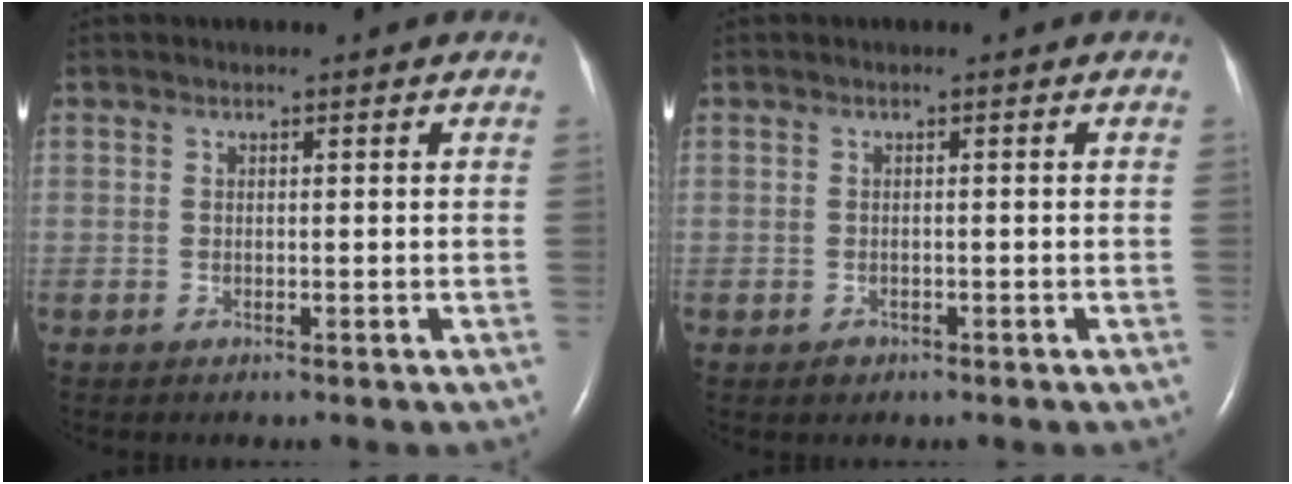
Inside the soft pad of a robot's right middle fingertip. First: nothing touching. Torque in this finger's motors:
{"motor_torque": [0.22, -0.16, 0.01, -0.01]}